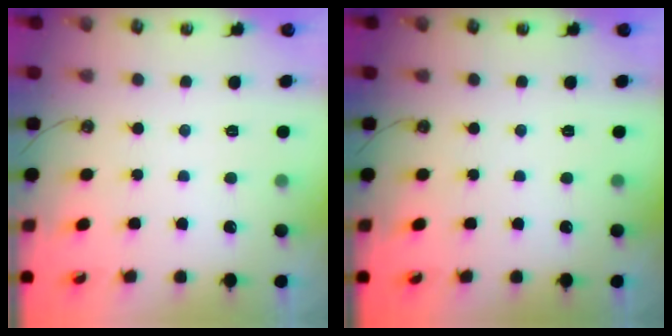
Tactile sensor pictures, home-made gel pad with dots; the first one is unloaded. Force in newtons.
{"total": 0.0}